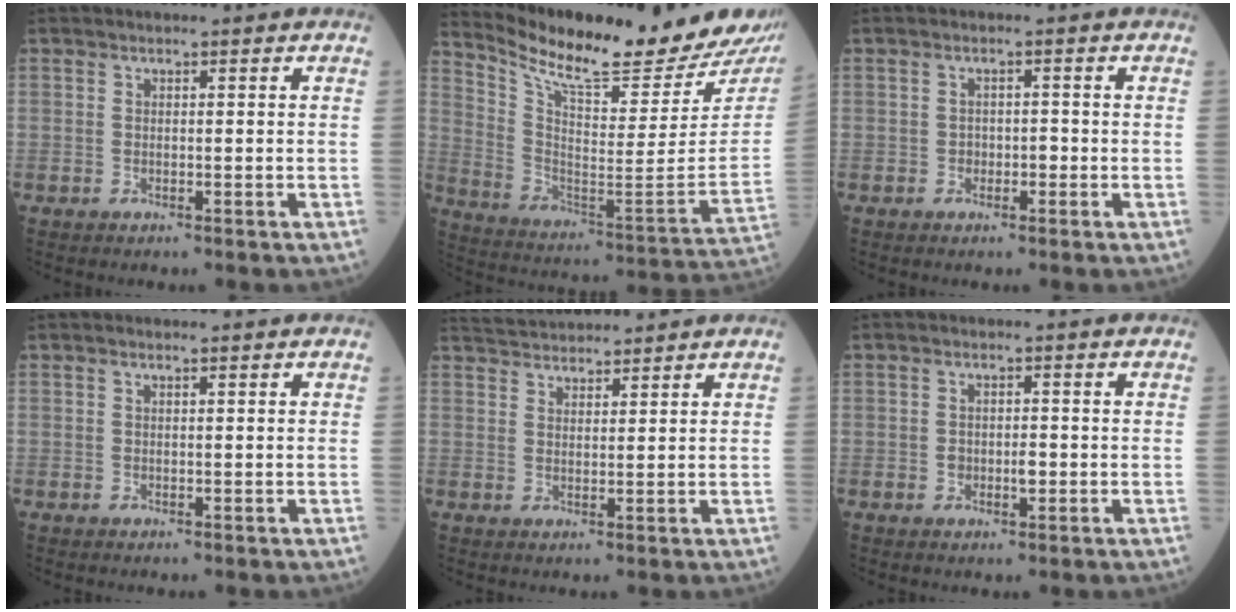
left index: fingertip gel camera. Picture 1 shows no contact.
{"total": 22.7, "force": [20.9, 1.4, 8.9], "torque": [-0.162, -0.094, 0.304]}
{"total": 1.3, "force": [-0.4, 0.9, 0.8], "torque": [-0.008, 0.004, -0.008]}
{"total": 0.6, "force": [0.5, 0.0, 0.4], "torque": [-0.014, 0.007, 0.009]}
{"total": 7.0, "force": [6.8, 0.9, 1.5], "torque": [-0.033, 0.035, 0.113]}
{"total": 1.9, "force": [-0.3, 1.1, 1.6], "torque": [-0.025, 0.002, -0.003]}